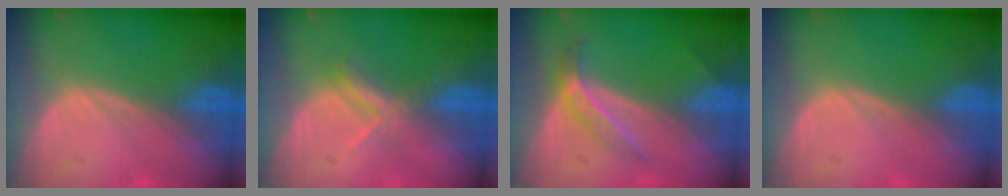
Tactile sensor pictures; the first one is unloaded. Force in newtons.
{"total": 3.3, "press": 3.2, "slide": 0.9}
{"total": 4.4, "press": 3.9, "slide": 2.0}
{"total": 0.0}